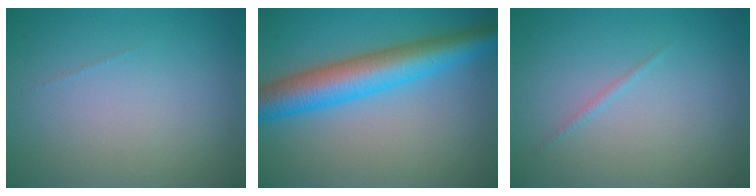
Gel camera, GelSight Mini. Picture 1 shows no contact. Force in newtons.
{"total": 7.6, "press": 7.6, "slide": 0.1}
{"total": 0.5, "press": 0.5, "slide": 0.1}